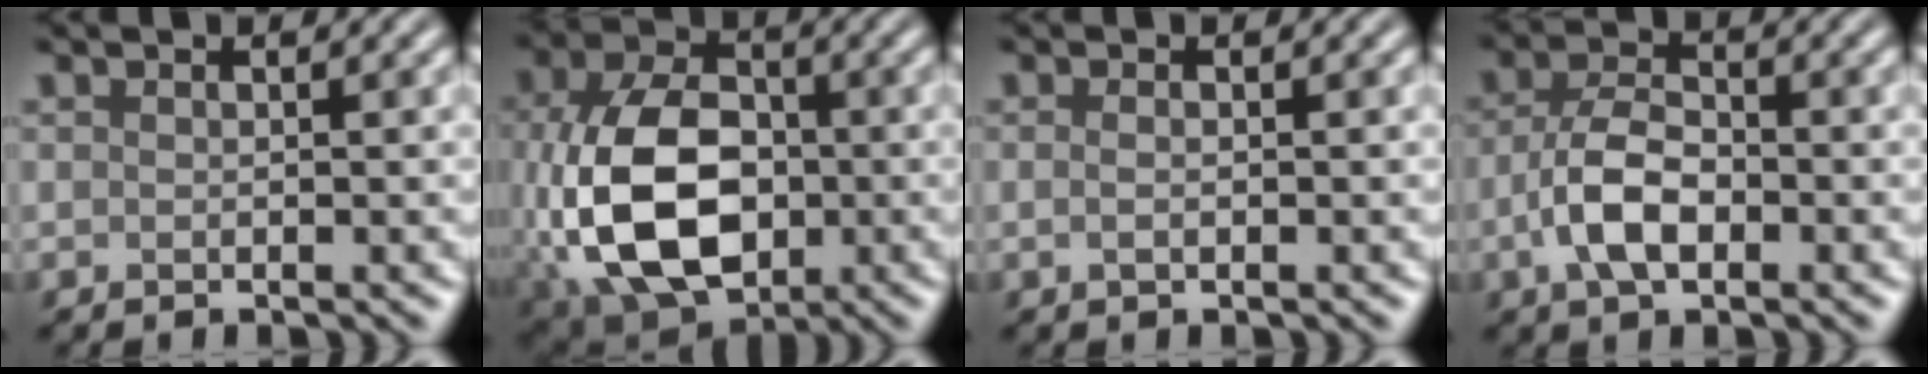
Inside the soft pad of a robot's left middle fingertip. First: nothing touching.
{"total": 12.3, "force": [-1.8, 8.3, 8.8], "torque": [-0.194, -0.010, -0.039]}
{"total": 0.8, "force": [-0.1, 0.3, 0.7], "torque": [-0.014, -0.002, -0.004]}
{"total": 4.6, "force": [-1.3, 2.5, 3.6], "torque": [-0.073, 0.004, -0.032]}